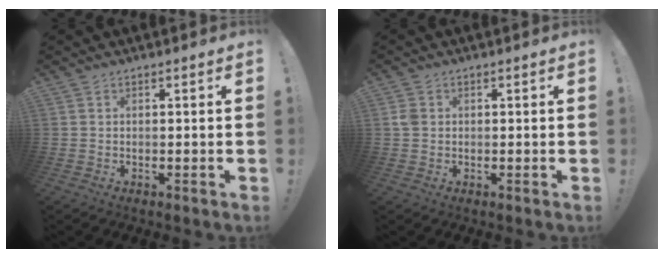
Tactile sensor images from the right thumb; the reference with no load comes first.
{"total": 2.7, "force": [0.3, 2.2, 1.5], "torque": [-0.023, 0.006, 0.007]}